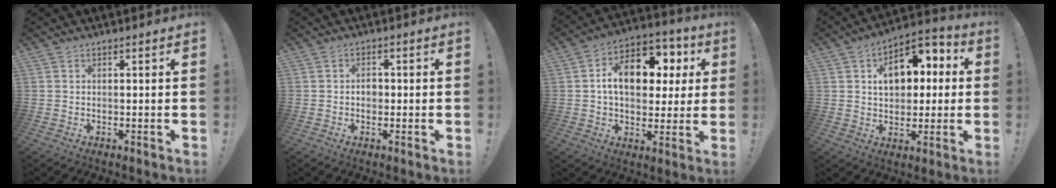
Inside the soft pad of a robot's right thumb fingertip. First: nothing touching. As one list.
[{"total": 2.8, "force": [-0.7, 2.1, 1.7], "torque": [-0.027, 0.004, -0.015]}, {"total": 15.9, "force": [3.7, 10.6, 11.3], "torque": [-0.159, -0.006, 0.066]}, {"total": 13.3, "force": [3.2, 9.5, 8.6], "torque": [-0.120, 0.000, 0.063]}]